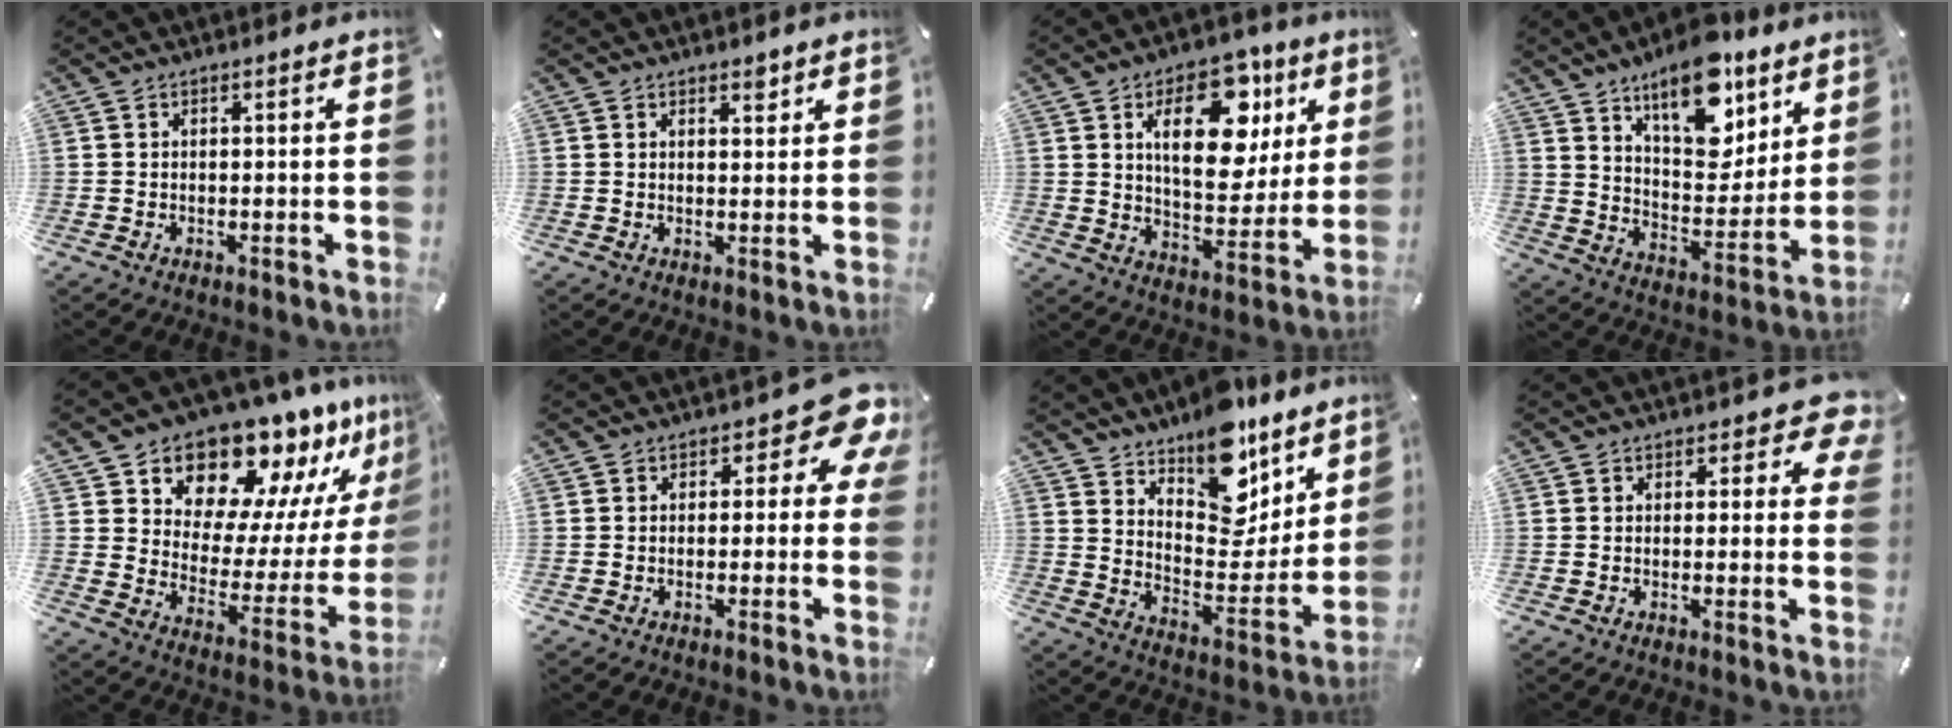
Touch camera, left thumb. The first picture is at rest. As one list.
[{"total": 2.1, "force": [1.5, 1.0, 0.9], "torque": [-0.005, -0.008, 0.024]}, {"total": 19.7, "force": [8.0, 11.1, 14.1], "torque": [-0.197, -0.023, 0.131]}, {"total": 17.2, "force": [11.9, 8.3, 9.2], "torque": [-0.138, -0.075, 0.208]}, {"total": 15.9, "force": [14.3, 6.5, 2.6], "torque": [-0.037, -0.148, 0.242]}, {"total": 8.4, "force": [2.7, 4.5, 6.6], "torque": [-0.071, -0.020, 0.042]}, {"total": 14.4, "force": [11.7, 6.8, 4.9], "torque": [-0.063, -0.112, 0.208]}, {"total": 5.8, "force": [2.8, 3.2, 3.9], "torque": [-0.034, -0.015, 0.041]}]